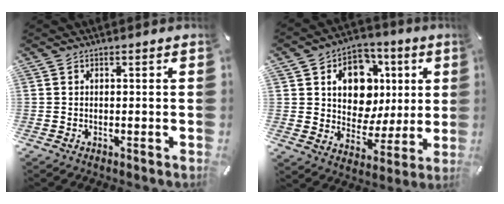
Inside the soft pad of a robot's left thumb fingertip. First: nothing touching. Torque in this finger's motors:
{"motor_torque": [2.10, 1.89, 0.47, -0.08, 0.35]}